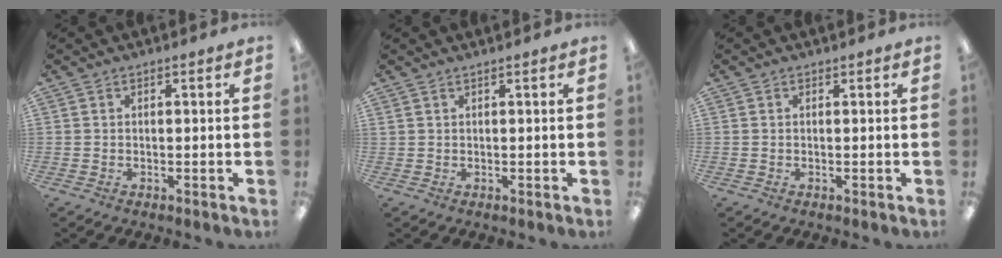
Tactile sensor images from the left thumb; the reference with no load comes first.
{"total": 0.6, "force": [0.5, -0.1, 0.3], "torque": [-0.006, -0.001, 0.009]}
{"total": 0.0}